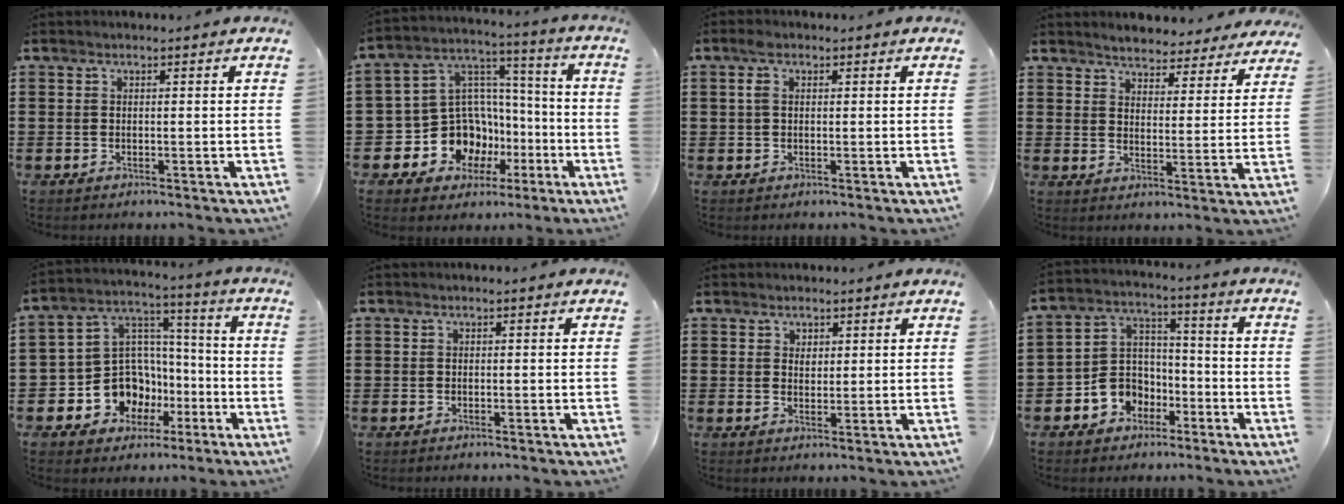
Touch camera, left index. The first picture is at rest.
{"total": 12.0, "force": [-4.1, 10.5, 4.3], "torque": [-0.130, -0.001, -0.062]}
{"total": 2.2, "force": [0.6, 1.1, 1.8], "torque": [-0.041, 0.008, 0.009]}
{"total": 4.1, "force": [4.1, 0.2, 0.3], "torque": [-0.027, -0.022, 0.072]}
{"total": 11.2, "force": [-4.5, 9.6, 3.7], "torque": [-0.117, 0.008, -0.076]}
{"total": 0.0}
{"total": 1.9, "force": [1.5, 1.2, 0.2], "torque": [-0.001, 0.002, 0.026]}
{"total": 6.7, "force": [-3.3, 5.8, 0.8], "torque": [-0.042, 0.013, -0.065]}